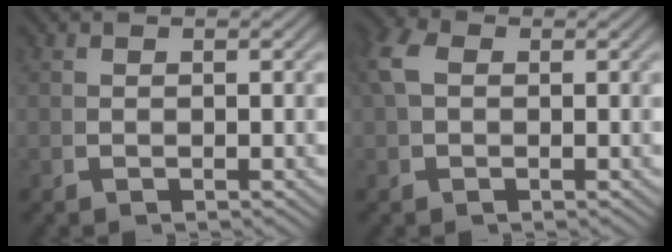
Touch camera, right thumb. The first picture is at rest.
{"total": 2.3, "force": [0.7, 1.6, 1.5], "torque": [-0.046, -0.006, 0.016]}